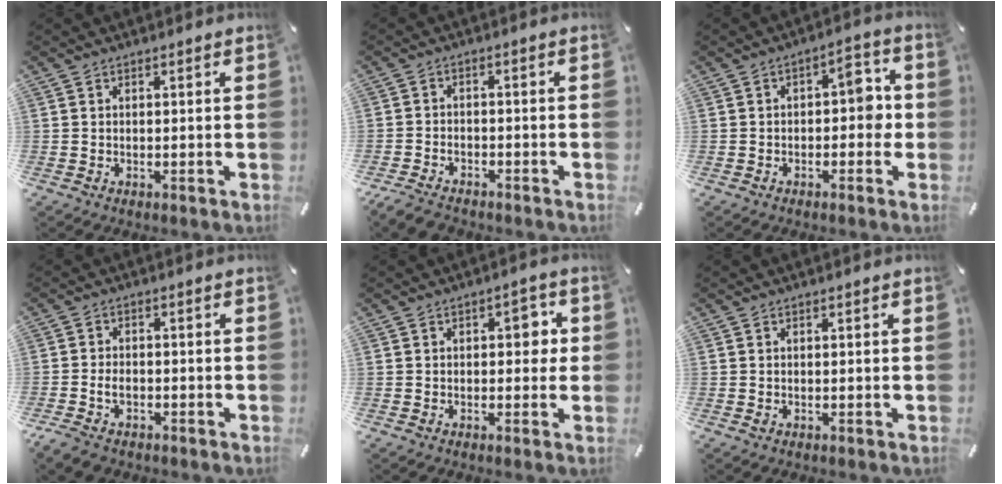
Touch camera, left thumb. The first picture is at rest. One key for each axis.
{"total": 3.9, "fx": -3.2, "fy": 2.0, "fz": 1.1, "tx": -0.028, "ty": 0.016, "tz": -0.065}
{"total": 6.7, "fx": -0.5, "fy": 4.0, "fz": 5.3, "tx": -0.060, "ty": 0.006, "tz": -0.020}
{"total": 3.8, "fx": -1.7, "fy": 2.6, "fz": 2.2, "tx": -0.052, "ty": 0.006, "tz": -0.034}
{"total": 4.3, "fx": 0.3, "fy": 2.8, "fz": 3.3, "tx": -0.034, "ty": 0.001, "tz": -0.005}
{"total": 0.6, "fx": 0.0, "fy": 0.4, "fz": 0.4, "tx": 0.001, "ty": -0.004, "tz": -0.002}